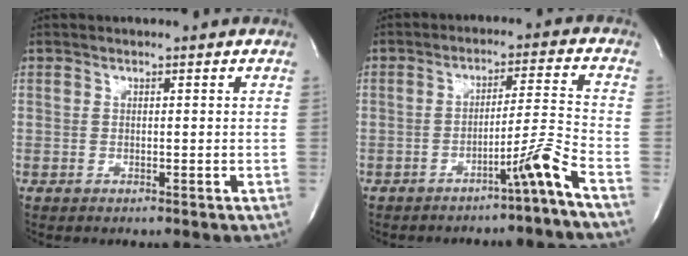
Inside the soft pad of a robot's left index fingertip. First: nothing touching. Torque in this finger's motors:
{"motor_torque": [0.20, 0.13, -0.07, 0.00]}